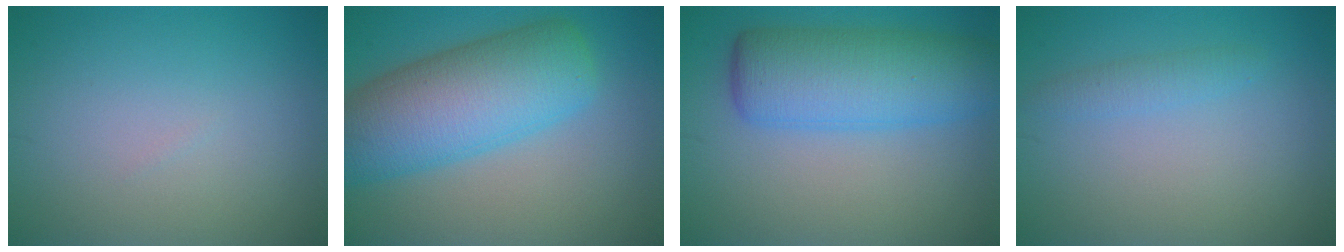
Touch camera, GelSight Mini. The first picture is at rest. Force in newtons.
{"total": 10.0, "press": 10.0, "slide": 0.3}
{"total": 7.9, "press": 7.9, "slide": 0.2}
{"total": 1.4, "press": 1.4, "slide": 0.1}